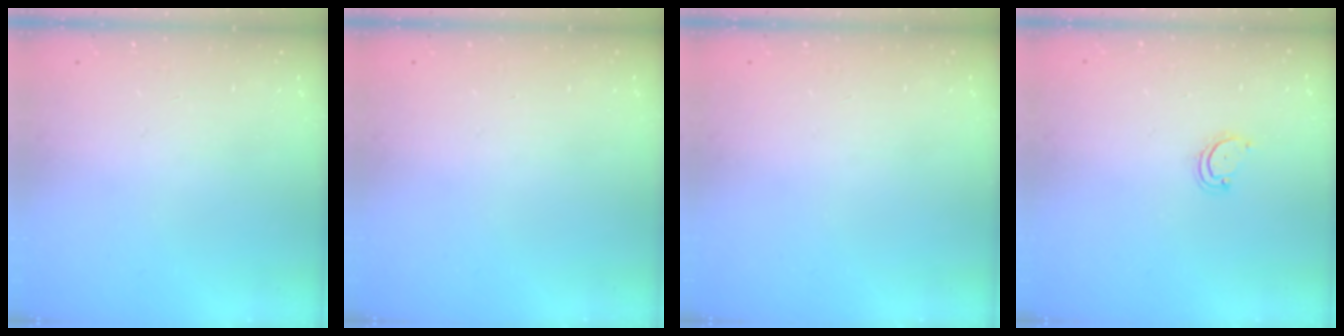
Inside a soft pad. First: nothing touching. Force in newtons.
{"total": 0.0}
{"total": 0.0}
{"total": 3.6, "press": 3.5, "slide": 0.4}